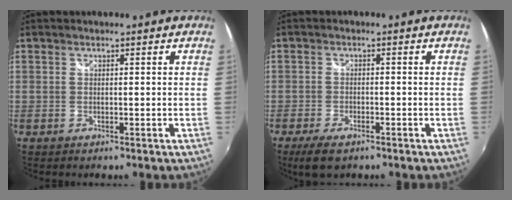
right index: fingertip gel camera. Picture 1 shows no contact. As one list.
[{"total": 5.6, "force": [-4.0, 2.0, 3.3], "torque": [-0.084, -0.016, -0.071]}]